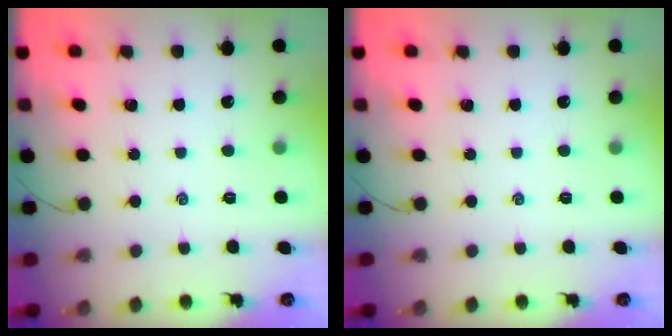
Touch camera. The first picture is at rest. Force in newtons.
{"total": 0.0}